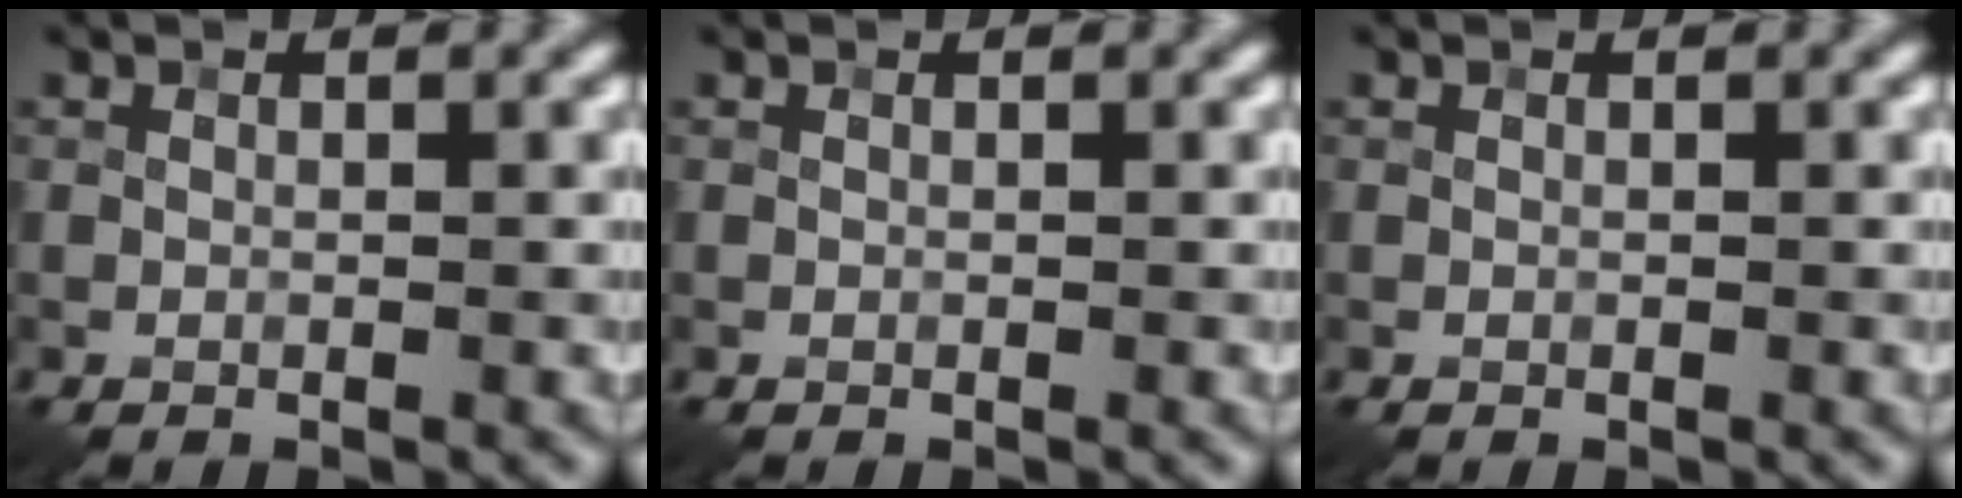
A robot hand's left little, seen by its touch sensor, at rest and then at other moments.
{"total": 0.0}
{"total": 0.0}